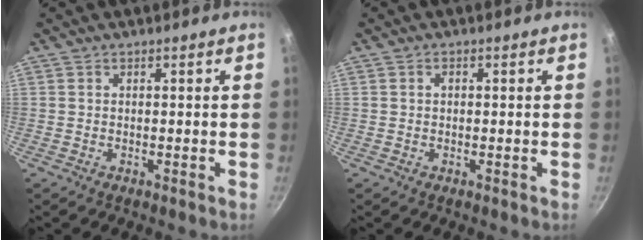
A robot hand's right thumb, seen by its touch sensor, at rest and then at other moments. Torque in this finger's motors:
{"motor_torque": [-0.01, -0.05, -0.29, 0.00, 0.03]}